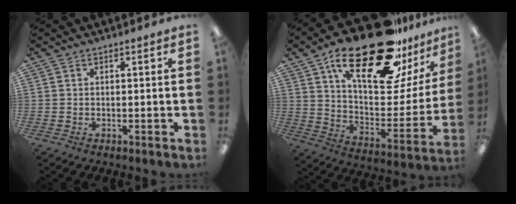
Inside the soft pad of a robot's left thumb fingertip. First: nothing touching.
{"total": 30.5, "force": [20.3, 11.1, 19.9], "torque": [-0.301, -0.120, 0.337]}